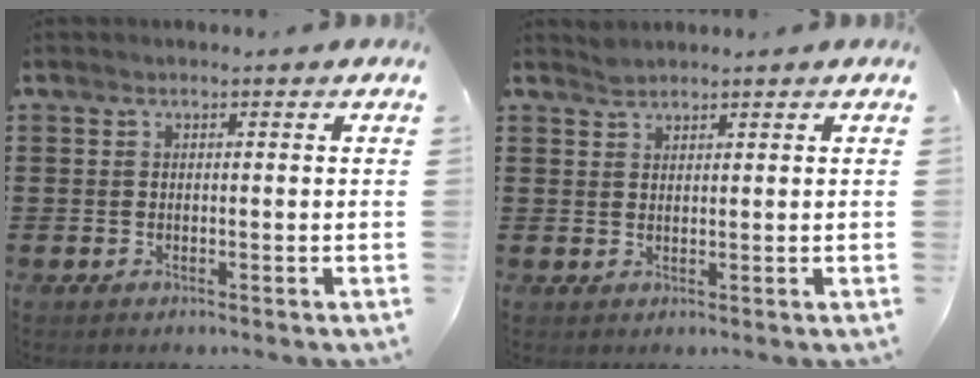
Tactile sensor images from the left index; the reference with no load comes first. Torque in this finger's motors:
{"motor_torque": [0.66, 0.21, -0.01, 0.00]}